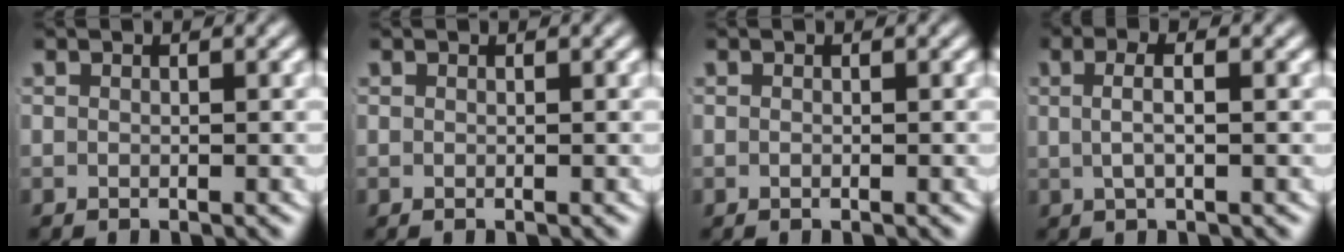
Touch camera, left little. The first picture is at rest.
{"total": 0.0}
{"total": 0.0}
{"total": 2.3, "force": [0.2, 0.2, 2.3], "torque": [-0.039, 0.004, 0.005]}